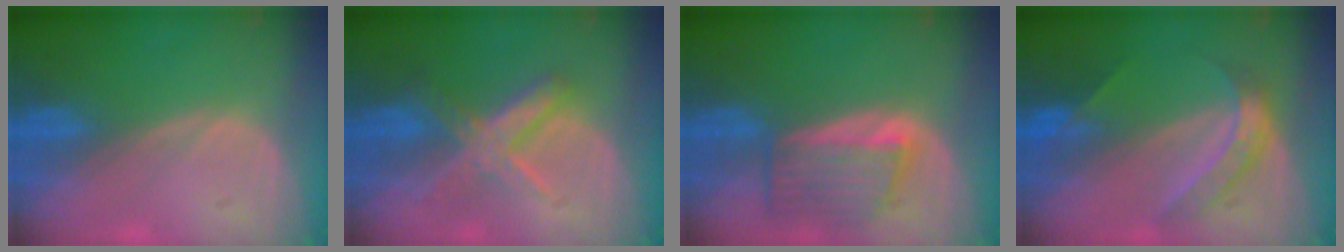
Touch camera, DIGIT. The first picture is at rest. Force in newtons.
{"total": 7.0, "press": 6.1, "slide": 3.4}
{"total": 6.4, "press": 6.3, "slide": 1.3}
{"total": 6.0, "press": 5.0, "slide": 3.4}